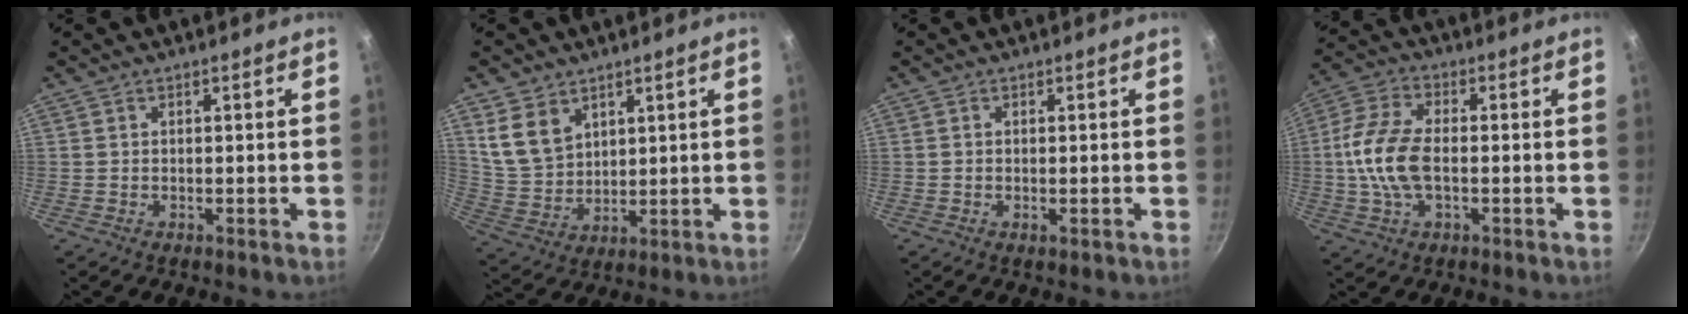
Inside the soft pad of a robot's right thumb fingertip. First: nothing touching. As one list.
[{"total": 8.6, "force": [4.5, 6.0, 4.2], "torque": [-0.063, -0.021, 0.103]}, {"total": 0.9, "force": [-0.2, 0.1, 0.8], "torque": [-0.018, -0.001, -0.006]}, {"total": 11.5, "force": [-0.9, 6.3, 9.6], "torque": [-0.196, 0.023, -0.029]}]